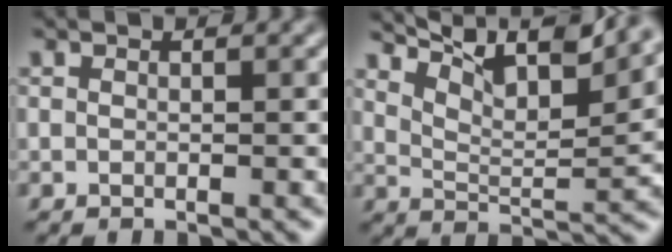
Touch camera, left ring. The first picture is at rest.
{"total": 9.5, "force": [7.4, 2.3, 5.5], "torque": [-0.102, 0.012, 0.117]}